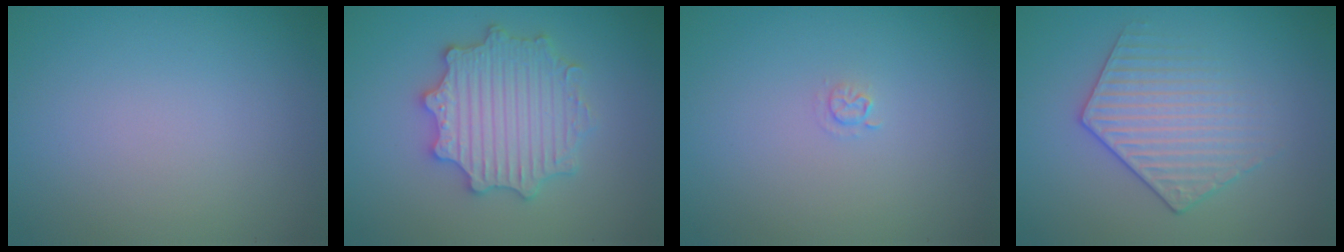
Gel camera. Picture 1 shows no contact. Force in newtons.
{"total": 5.6, "press": 5.5, "slide": 1.0}
{"total": 0.7, "press": 0.3, "slide": 0.6}
{"total": 3.6, "press": 3.2, "slide": 1.6}